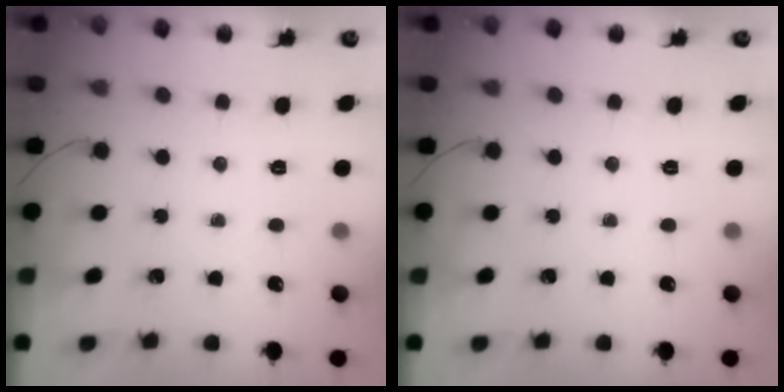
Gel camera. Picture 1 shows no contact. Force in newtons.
{"total": 0.0}